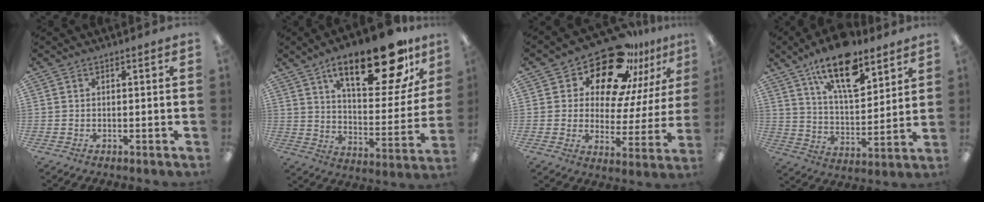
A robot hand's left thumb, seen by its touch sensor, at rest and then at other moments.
{"total": 24.4, "force": [15.2, 9.4, 16.7], "torque": [-0.234, -0.086, 0.242]}
{"total": 19.1, "force": [14.8, 7.9, 9.2], "torque": [-0.162, -0.105, 0.254]}
{"total": 17.7, "force": [11.8, 7.4, 10.9], "torque": [-0.169, -0.060, 0.198]}